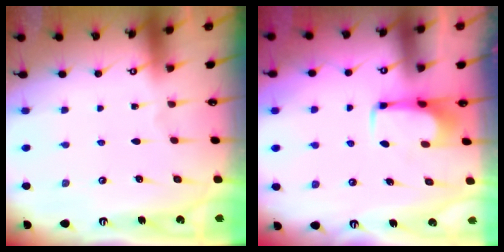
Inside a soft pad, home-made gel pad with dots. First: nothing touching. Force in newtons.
{"total": 1.6, "press": 1.5, "slide": 0.4}